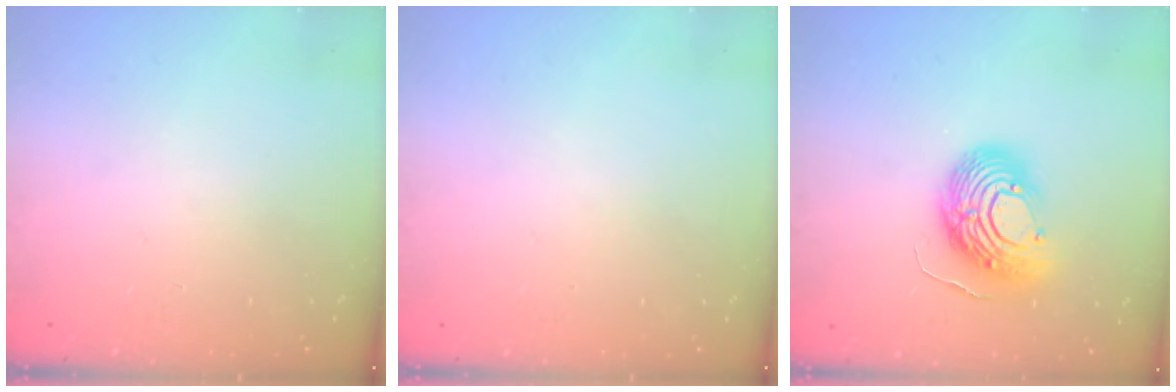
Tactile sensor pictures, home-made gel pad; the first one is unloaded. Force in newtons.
{"total": 0.0}
{"total": 13.9, "press": 13.8, "slide": 1.5}